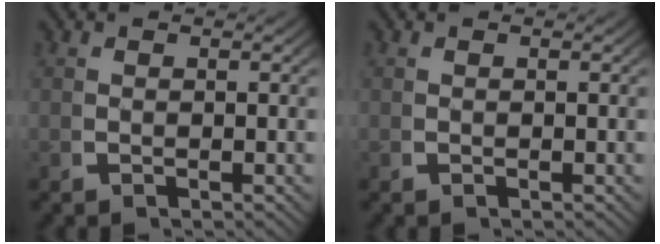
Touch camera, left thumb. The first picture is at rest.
{"total": 0.0}